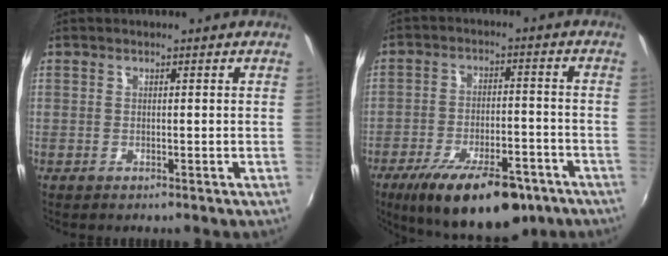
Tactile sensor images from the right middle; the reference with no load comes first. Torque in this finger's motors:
{"motor_torque": [1.31, -0.83, 0.46, 0.13]}